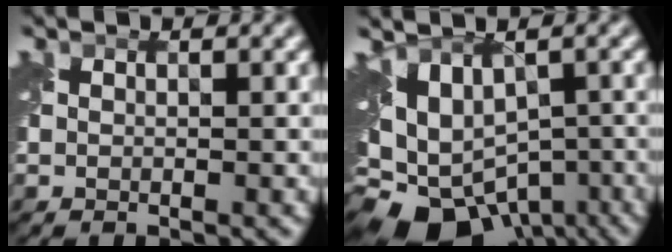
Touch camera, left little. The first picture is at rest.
{"total": 11.7, "force": [-6.3, 7.3, 6.6], "torque": [-0.106, -0.024, -0.062]}